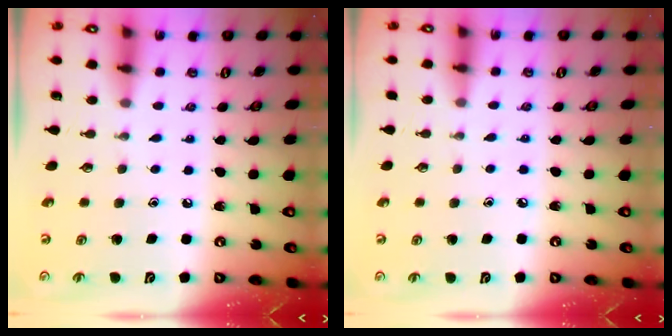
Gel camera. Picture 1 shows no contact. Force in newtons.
{"total": 2.3, "press": 2.3, "slide": 0.4}